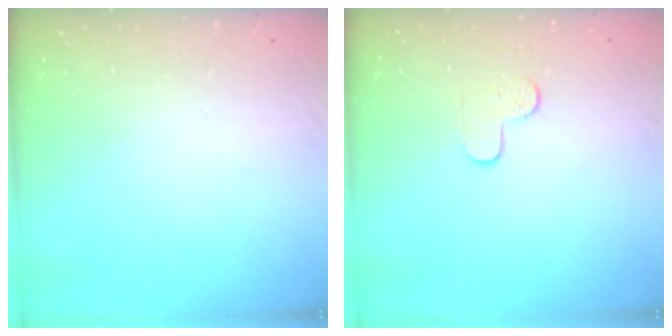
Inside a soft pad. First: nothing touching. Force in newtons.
{"total": 4.3, "press": 4.3, "slide": 0.4}